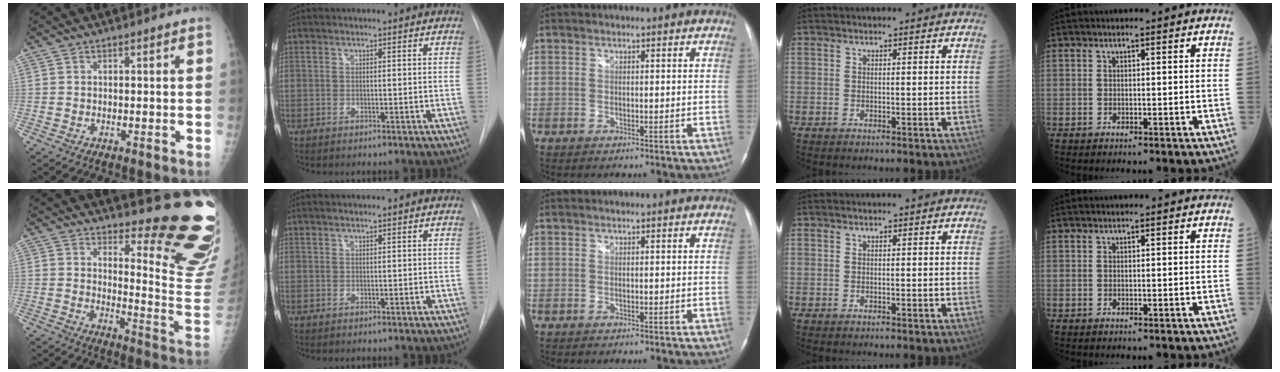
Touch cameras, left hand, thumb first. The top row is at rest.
{"thumb": {"total": 16.8, "force": [14.1, 2.6, 8.9], "torque": [-0.084, -0.172, 0.172]}, "index": {"total": 0.9, "force": [0.8, -0.1, 0.4], "torque": [-0.008, 0.014, 0.019]}}